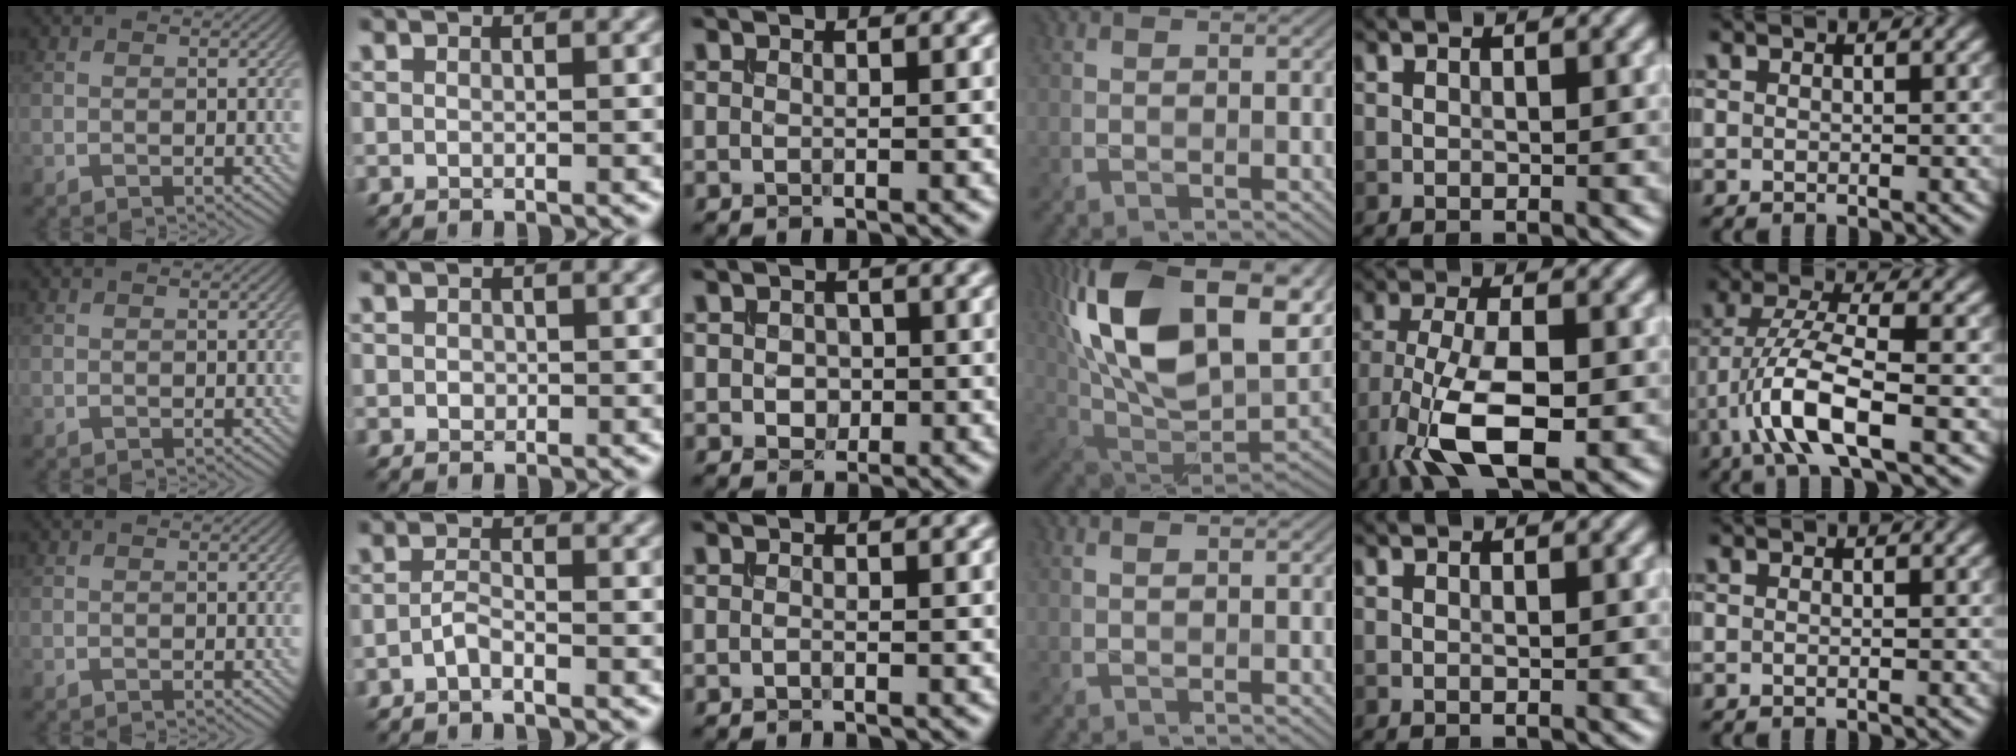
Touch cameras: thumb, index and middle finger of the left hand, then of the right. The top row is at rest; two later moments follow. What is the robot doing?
{"motion": "insert", "object": "drawer"}